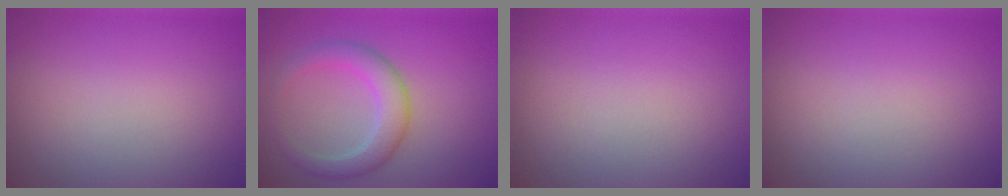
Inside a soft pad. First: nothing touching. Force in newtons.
{"total": 3.7, "press": 3.7, "slide": 0.0}
{"total": 0.0}
{"total": 0.0}